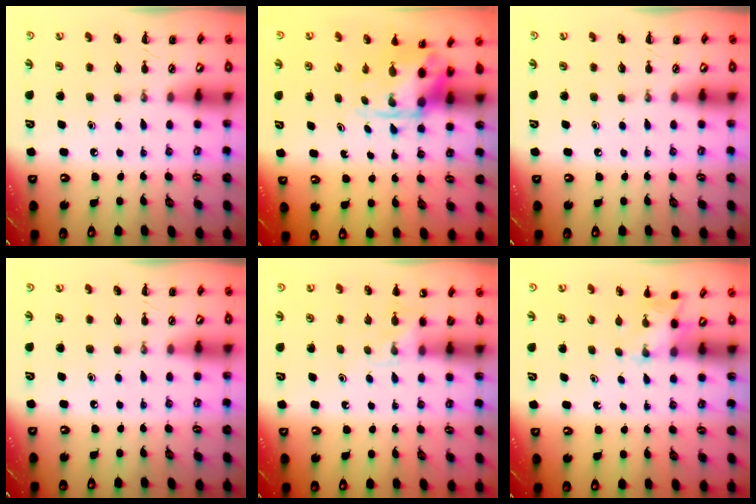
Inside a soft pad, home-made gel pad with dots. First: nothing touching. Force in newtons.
{"total": 3.9, "press": 3.7, "slide": 1.1}
{"total": 0.0}
{"total": 0.0}
{"total": 4.6, "press": 4.4, "slide": 1.4}
{"total": 2.6, "press": 2.5, "slide": 0.9}